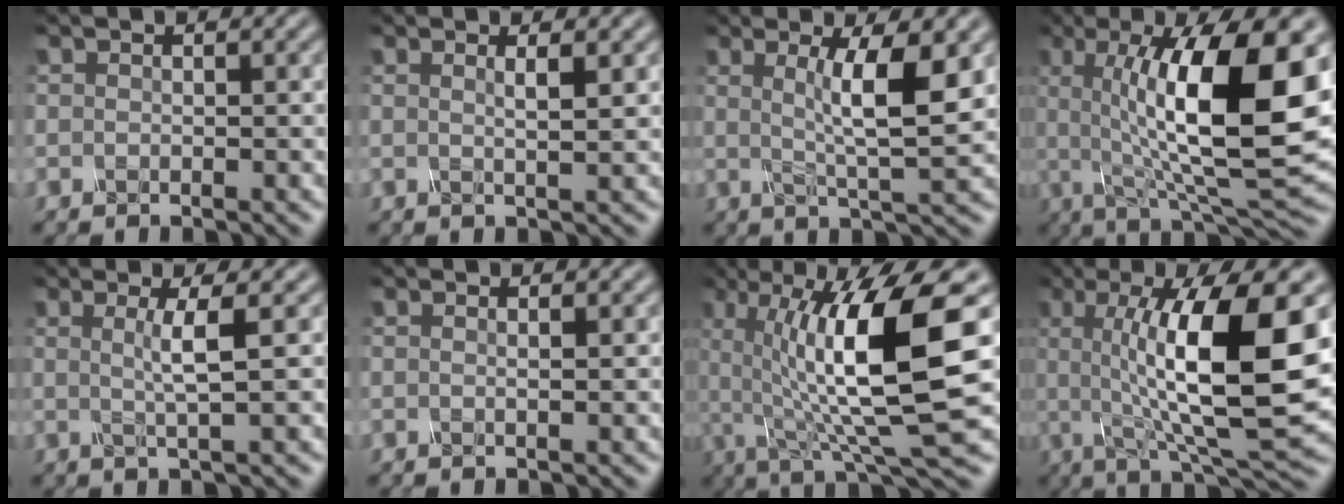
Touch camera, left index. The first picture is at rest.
{"total": 2.1, "force": [0.6, 0.6, 1.9], "torque": [-0.026, 0.005, 0.000]}
{"total": 6.2, "force": [1.2, 1.0, 6.0], "torque": [-0.095, -0.002, 0.022]}
{"total": 14.2, "force": [1.7, 4.0, 13.6], "torque": [-0.198, -0.003, 0.026]}
{"total": 2.9, "force": [0.4, 0.4, 2.9], "torque": [-0.053, -0.001, 0.004]}
{"total": 1.0, "force": [0.2, 0.4, 0.9], "torque": [-0.006, 0.000, -0.005]}
{"total": 12.9, "force": [1.1, 3.2, 12.5], "torque": [-0.202, -0.002, 0.022]}
{"total": 13.0, "force": [1.0, 3.1, 12.6], "torque": [-0.188, -0.001, 0.019]}